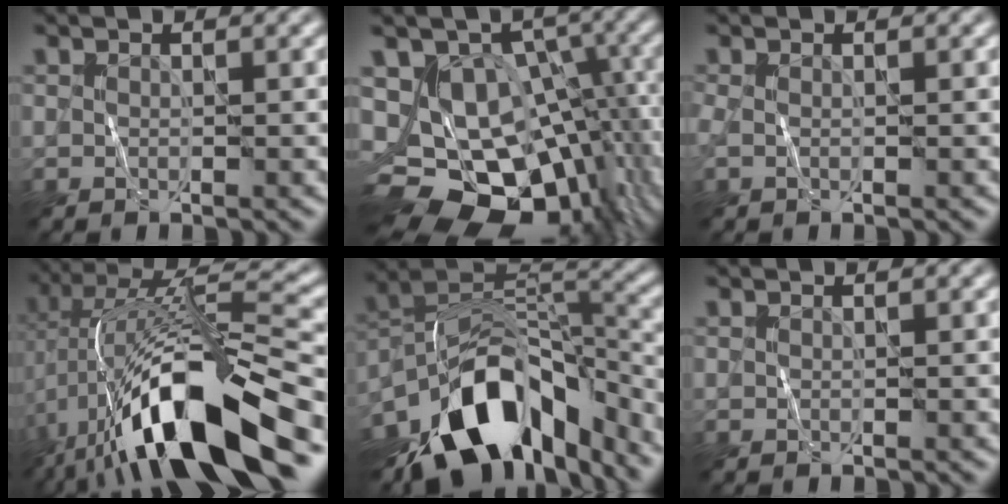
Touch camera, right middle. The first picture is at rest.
{"total": 14.4, "force": [-2.8, 10.8, 9.0], "torque": [-0.122, -0.009, -0.023]}
{"total": 0.8, "force": [0.0, 0.3, 0.7], "torque": [-0.020, -0.001, -0.005]}
{"total": 15.1, "force": [-5.2, 5.6, 13.1], "torque": [-0.236, 0.006, -0.087]}
{"total": 13.8, "force": [-8.8, 7.0, 8.1], "torque": [-0.139, 0.017, -0.154]}
{"total": 0.0}